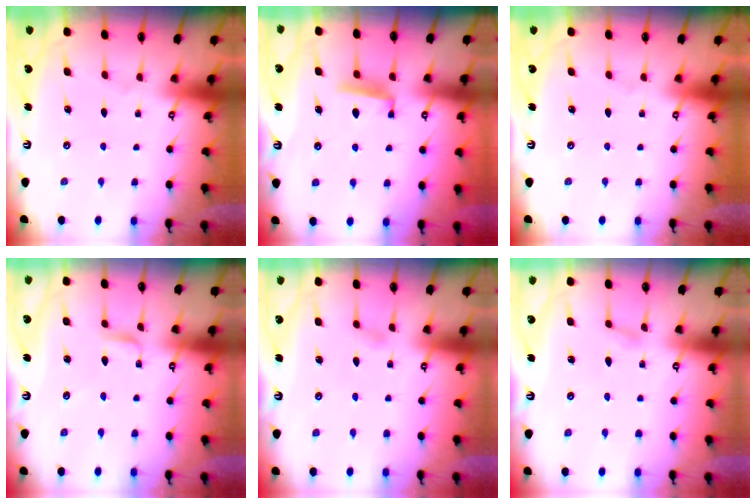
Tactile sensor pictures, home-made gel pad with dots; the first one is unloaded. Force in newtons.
{"total": 5.7, "press": 5.6, "slide": 0.8}
{"total": 0.0}
{"total": 1.9, "press": 1.9, "slide": 0.2}
{"total": 2.0, "press": 2.0, "slide": 0.3}
{"total": 1.2, "press": 1.2, "slide": 0.1}